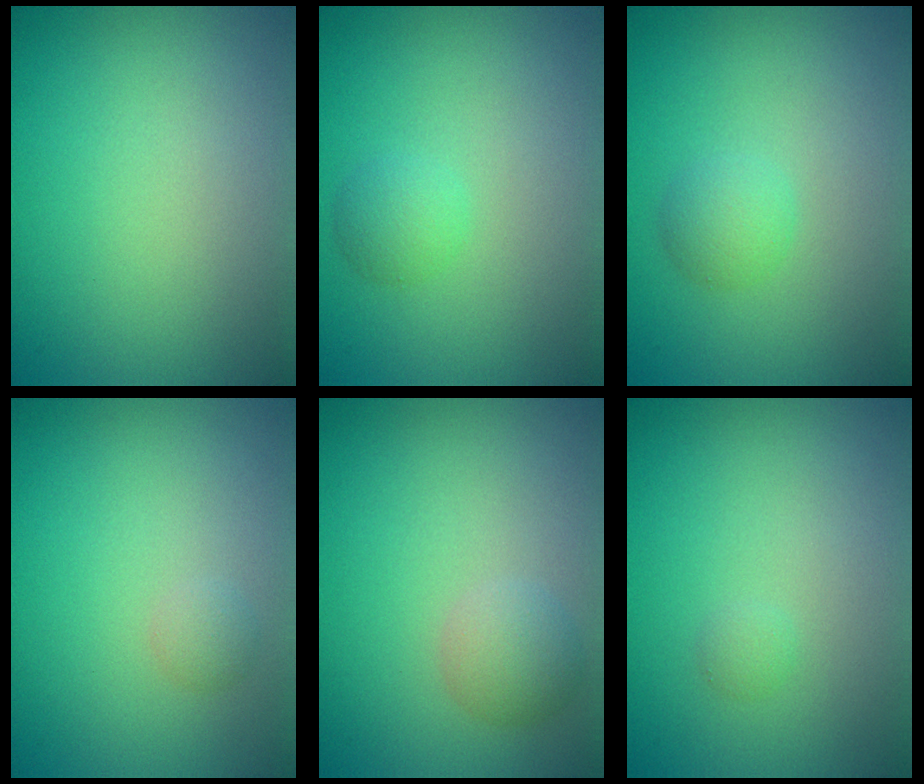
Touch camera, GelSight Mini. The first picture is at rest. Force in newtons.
{"total": 1.6, "press": 1.6, "slide": 0.1}
{"total": 1.7, "press": 1.7, "slide": 0.0}
{"total": 0.8, "press": 0.8, "slide": 0.0}
{"total": 2.2, "press": 2.2, "slide": 0.1}
{"total": 0.6, "press": 0.6, "slide": 0.1}